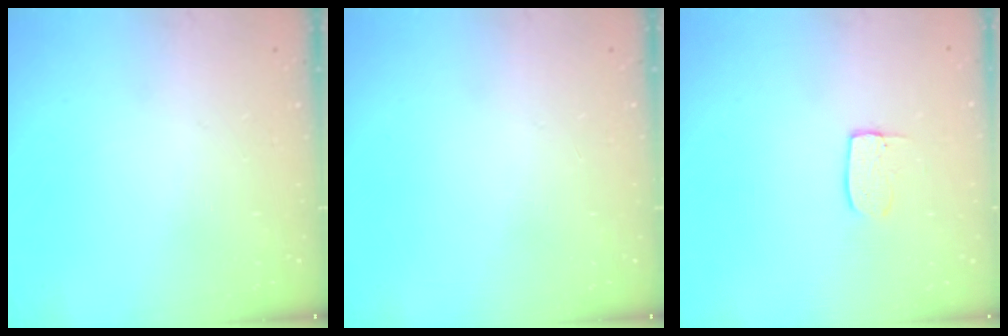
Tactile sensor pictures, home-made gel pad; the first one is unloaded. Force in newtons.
{"total": 0.0}
{"total": 6.0, "press": 6.0, "slide": 0.4}